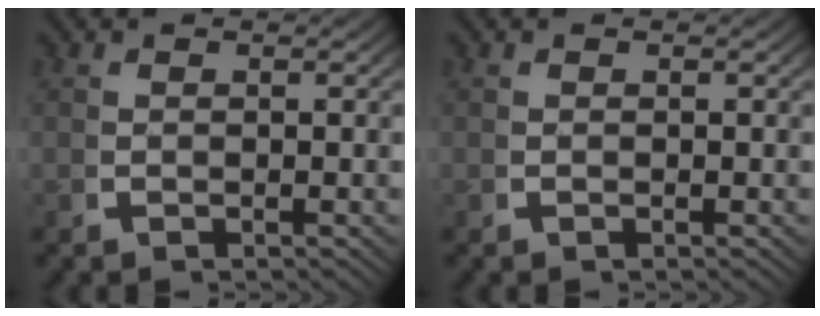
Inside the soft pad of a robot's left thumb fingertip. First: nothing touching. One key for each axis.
{"total": 0.0}